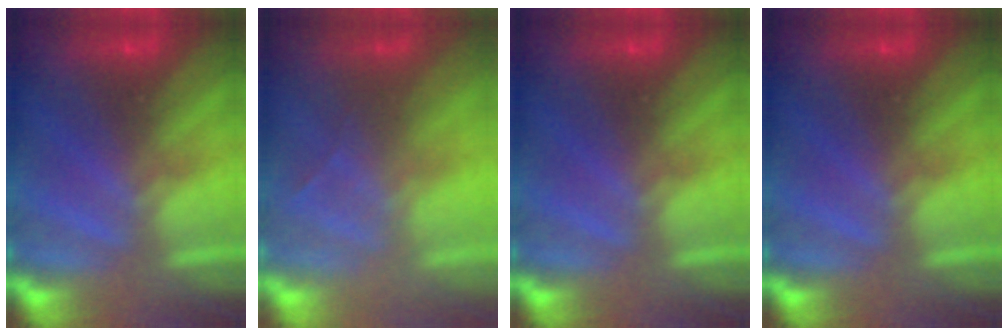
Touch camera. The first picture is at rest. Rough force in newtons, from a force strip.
{"total": 2.2}
{"total": 0.0}
{"total": 0.0}